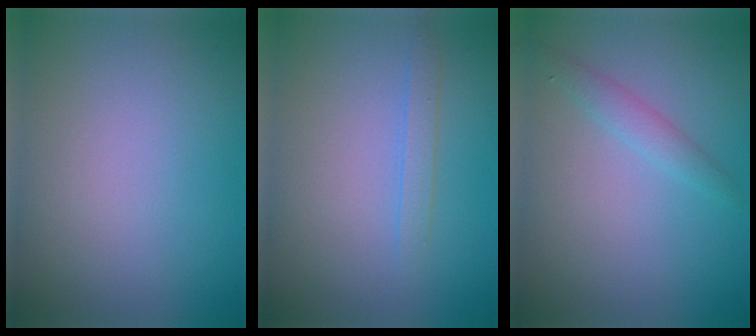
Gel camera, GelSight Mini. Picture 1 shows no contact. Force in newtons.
{"total": 1.3, "press": 1.3, "slide": 0.0}
{"total": 1.6, "press": 1.6, "slide": 0.1}